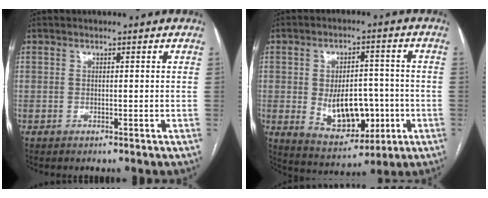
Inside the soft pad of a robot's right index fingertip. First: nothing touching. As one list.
[{"total": 11.7, "force": [-1.8, 6.7, 9.4], "torque": [-0.157, 0.007, -0.011]}]